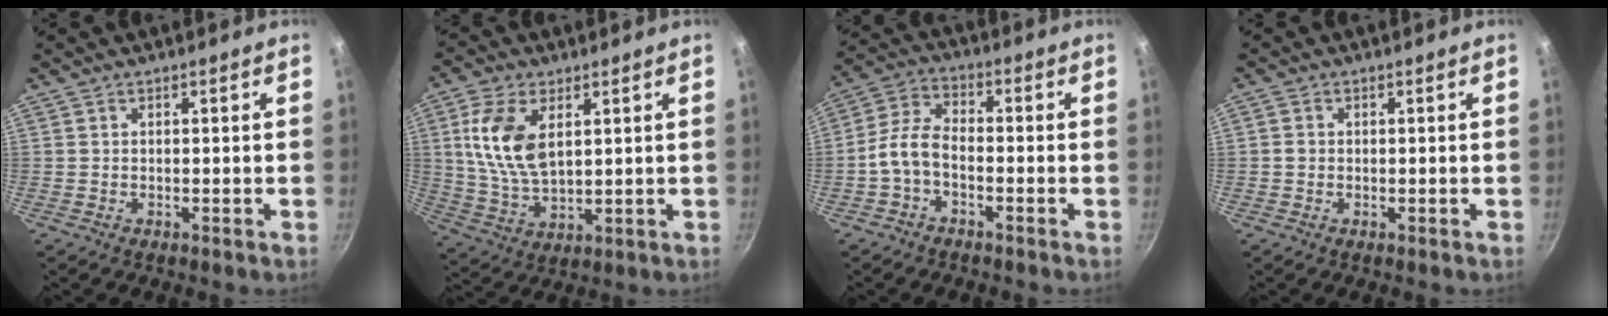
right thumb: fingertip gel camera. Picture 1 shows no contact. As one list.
[{"total": 12.2, "force": [3.5, 6.8, 9.5], "torque": [-0.183, -0.017, 0.074]}, {"total": 6.7, "force": [-2.6, 3.8, 4.9], "torque": [-0.100, 0.037, -0.063]}, {"total": 1.2, "force": [-0.1, 1.1, 0.6], "torque": [-0.010, 0.006, -0.003]}]